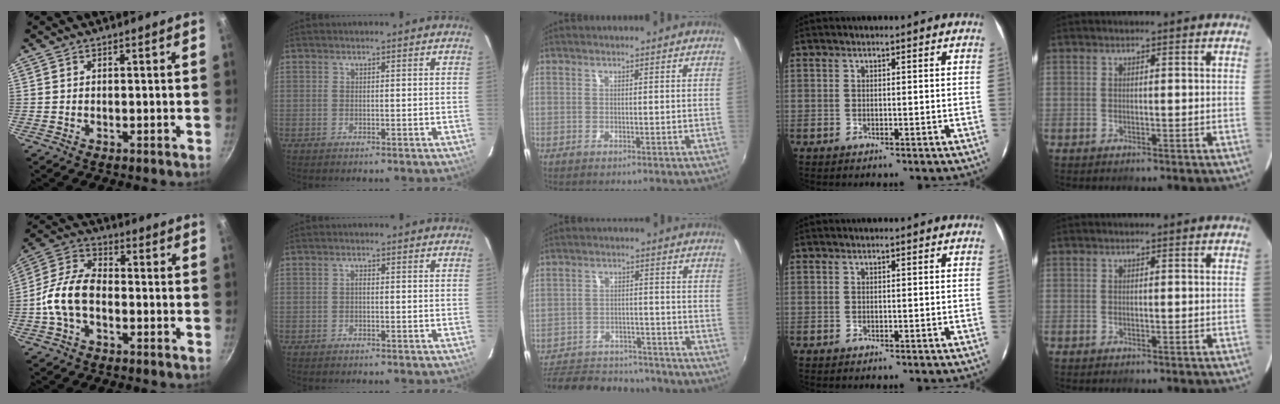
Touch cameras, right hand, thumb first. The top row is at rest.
{"thumb": {"total": 10.8, "force": [-2.4, 6.7, 8.1], "torque": [-0.142, 0.040, -0.060]}, "index": {"total": 0.7, "force": [-0.3, 0.5, 0.3], "torque": [-0.004, 0.004, -0.007]}, "middle": {"total": 16.3, "force": [-13.5, 7.5, 5.3], "torque": [-0.131, 0.029, -0.177]}}